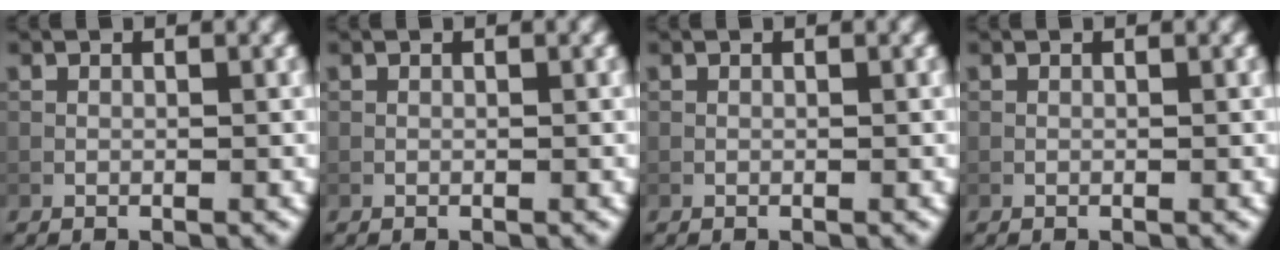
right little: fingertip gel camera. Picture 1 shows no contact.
{"total": 0.0}
{"total": 0.0}
{"total": 0.0}